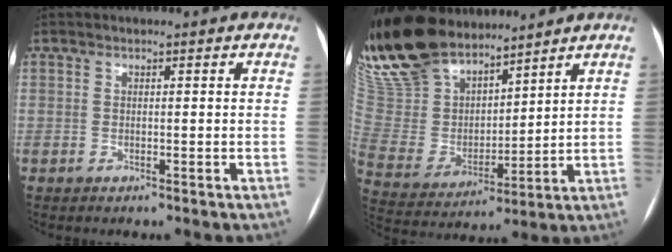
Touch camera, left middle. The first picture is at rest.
{"total": 20.3, "force": [16.8, 8.0, 8.1], "torque": [-0.193, 0.020, 0.323]}